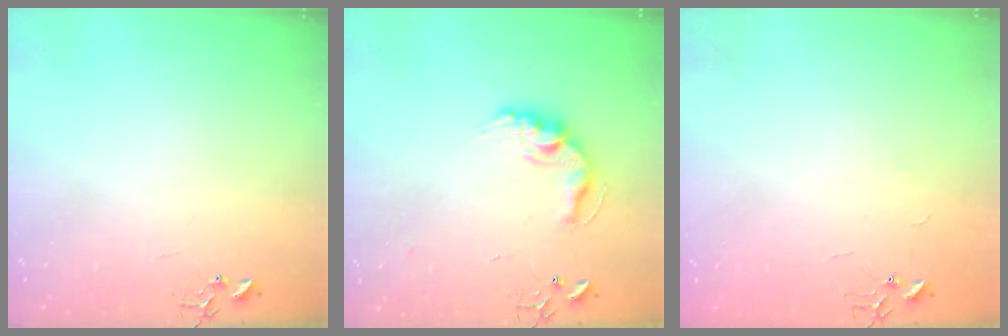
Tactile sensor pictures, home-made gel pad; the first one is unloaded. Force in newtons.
{"total": 13.8, "press": 13.8, "slide": 1.0}
{"total": 2.4, "press": 2.4, "slide": 0.3}